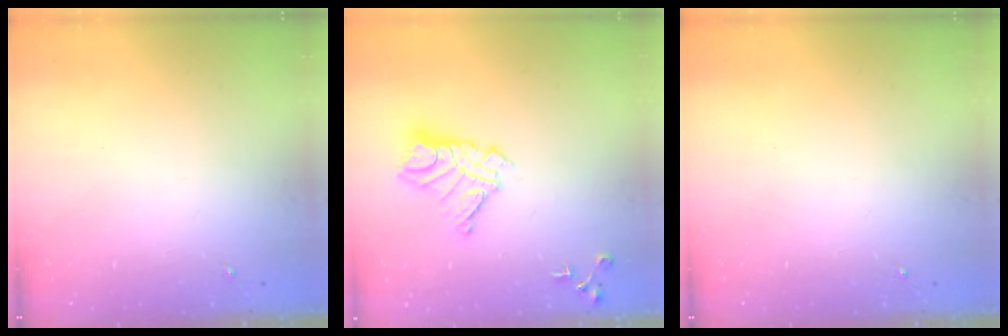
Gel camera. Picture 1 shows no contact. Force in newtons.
{"total": 13.7, "press": 13.6, "slide": 1.2}
{"total": 0.0}